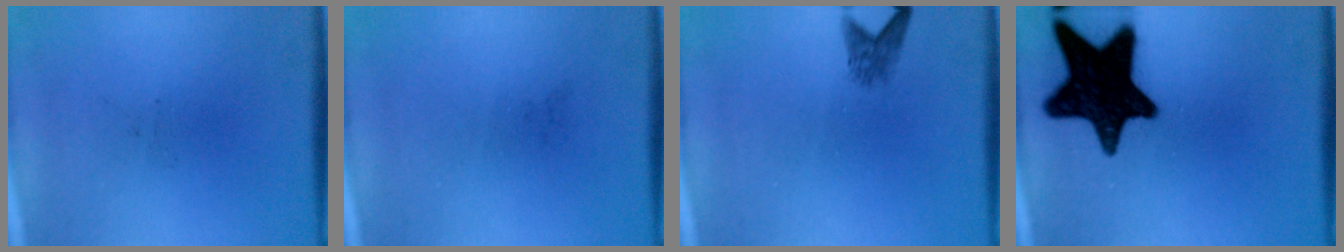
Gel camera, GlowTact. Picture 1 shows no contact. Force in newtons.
{"total": 0.0}
{"total": 2.0}
{"total": 18.4}